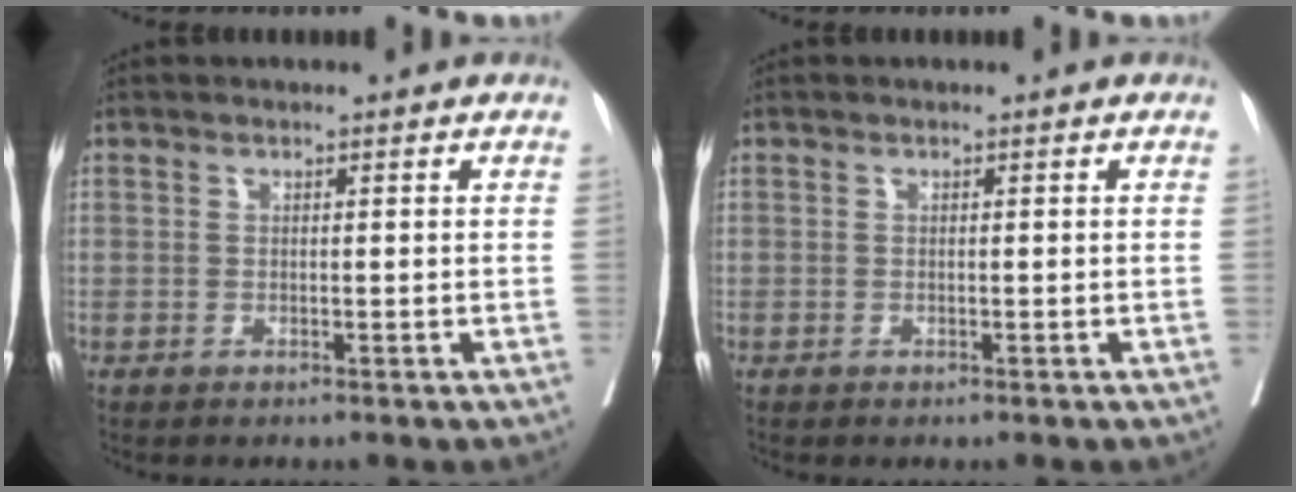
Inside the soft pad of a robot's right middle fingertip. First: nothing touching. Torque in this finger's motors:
{"motor_torque": [1.02, -1.11, 0.17, 0.04]}